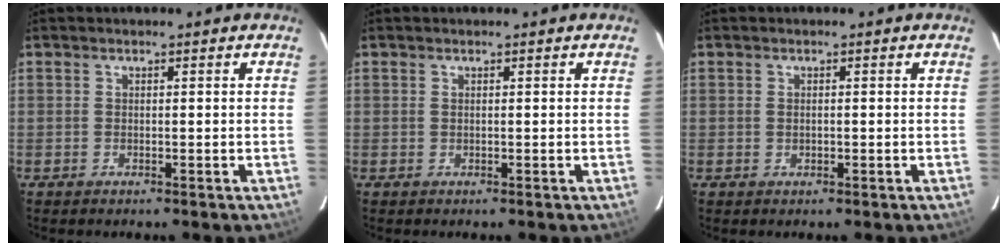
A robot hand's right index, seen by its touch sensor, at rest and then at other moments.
{"total": 0.0}
{"total": 0.6, "force": [-0.1, 0.4, 0.4], "torque": [-0.008, 0.001, -0.002]}